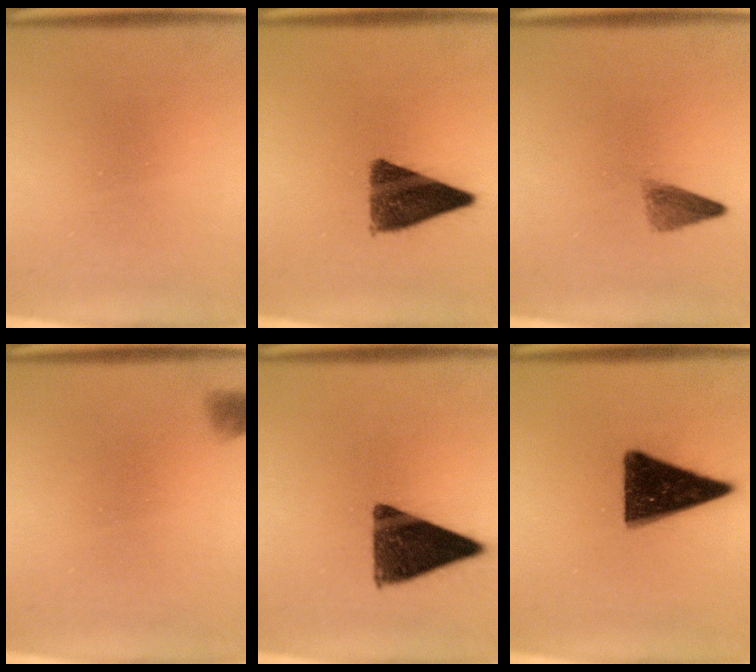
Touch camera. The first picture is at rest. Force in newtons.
{"total": 10.3}
{"total": 2.5}
{"total": 1.2}
{"total": 12.7}
{"total": 15.0}